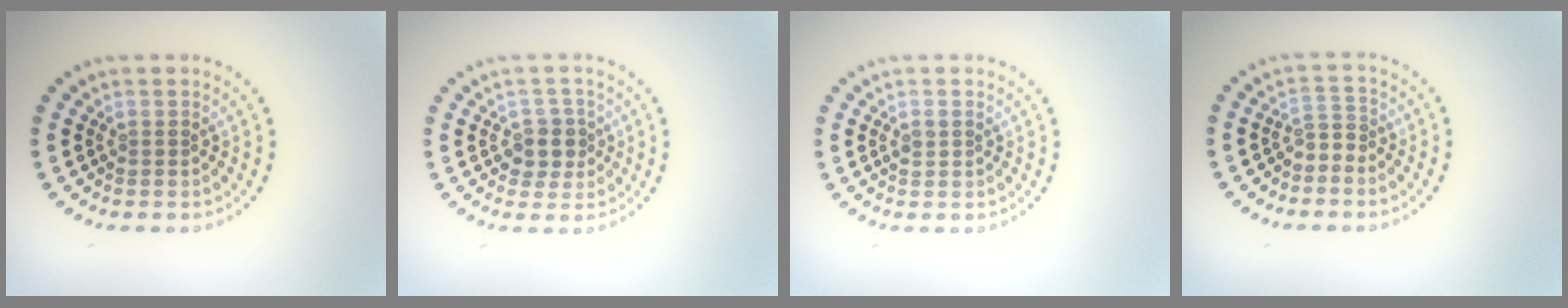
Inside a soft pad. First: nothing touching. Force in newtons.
{"total": 2.5, "press": 2.3, "slide": 1.0}
{"total": 0.9, "press": 0.9, "slide": 0.2}
{"total": 1.6, "press": 1.0, "slide": 1.2}